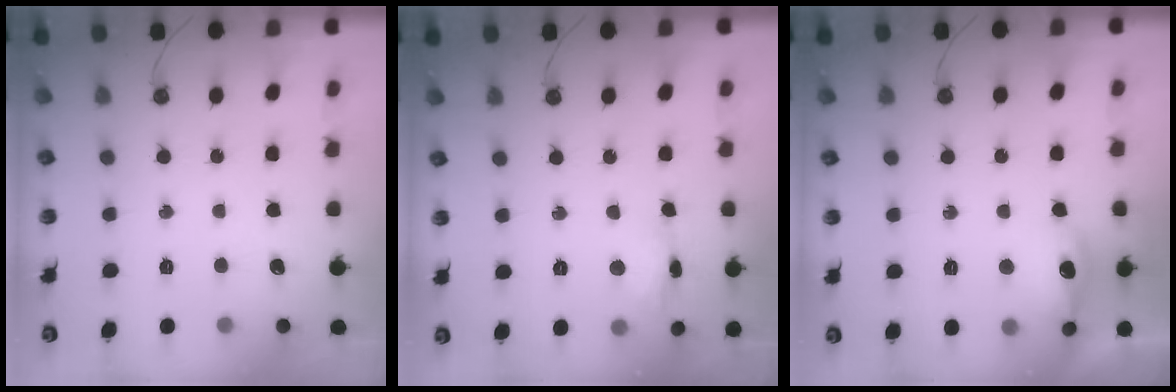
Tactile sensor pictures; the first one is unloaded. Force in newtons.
{"total": 9.1, "press": 9.1, "slide": 0.6}
{"total": 12.2, "press": 12.1, "slide": 1.0}